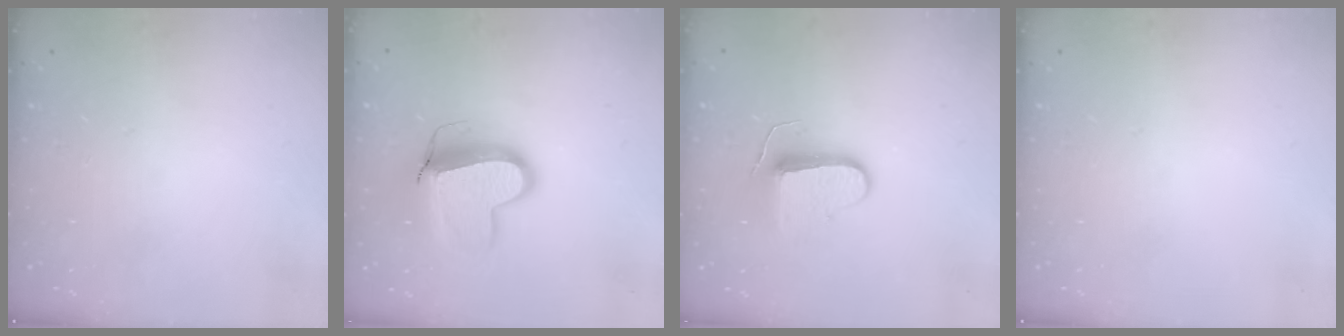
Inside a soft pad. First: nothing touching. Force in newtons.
{"total": 12.8, "press": 12.7, "slide": 1.4}
{"total": 9.1, "press": 9.1, "slide": 0.0}
{"total": 0.0}